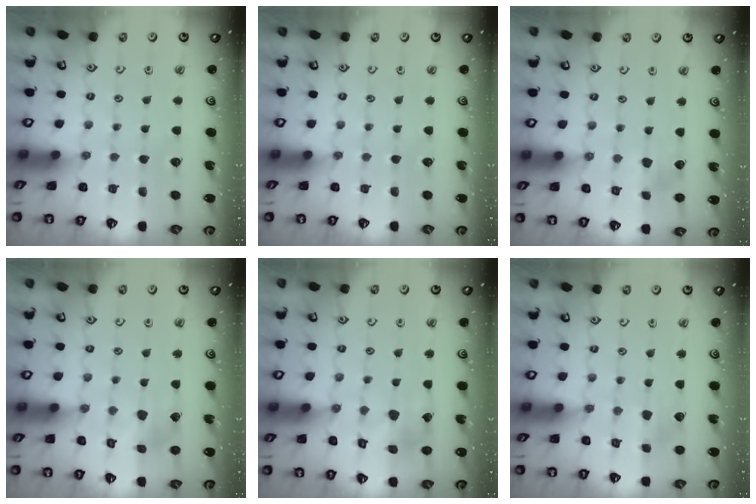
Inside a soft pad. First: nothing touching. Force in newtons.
{"total": 0.0}
{"total": 3.8, "press": 3.8, "slide": 0.4}
{"total": 5.6, "press": 5.6, "slide": 0.5}
{"total": 8.0, "press": 8.0, "slide": 0.7}
{"total": 2.9, "press": 2.9, "slide": 0.4}